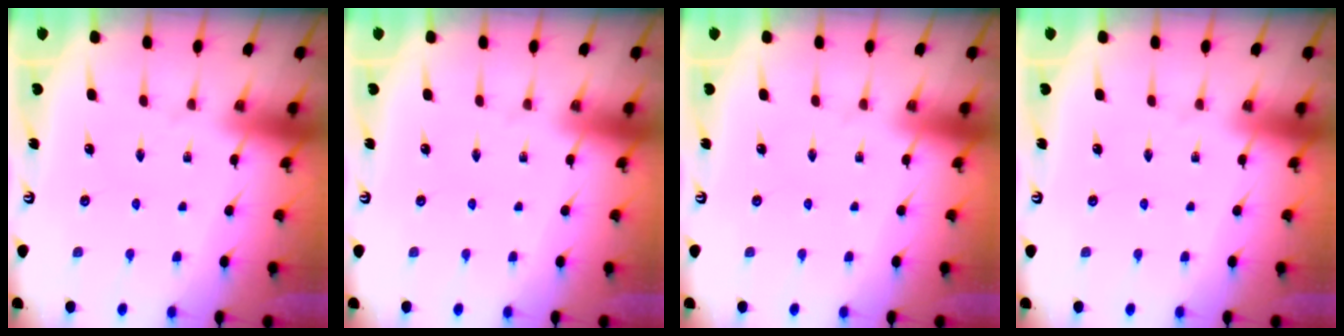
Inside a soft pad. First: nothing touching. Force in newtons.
{"total": 0.0}
{"total": 0.0}
{"total": 0.0}